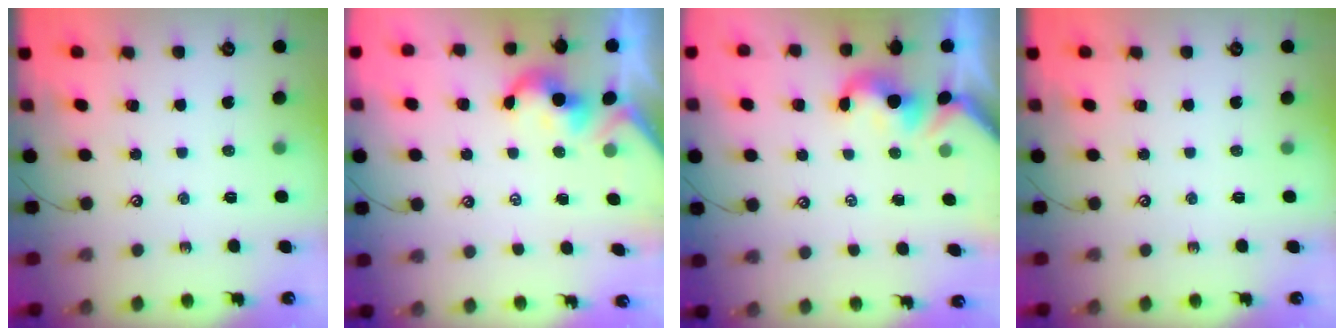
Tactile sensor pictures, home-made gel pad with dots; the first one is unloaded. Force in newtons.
{"total": 1.1, "press": 1.0, "slide": 0.5}
{"total": 1.1, "press": 1.1, "slide": 0.4}
{"total": 0.0}